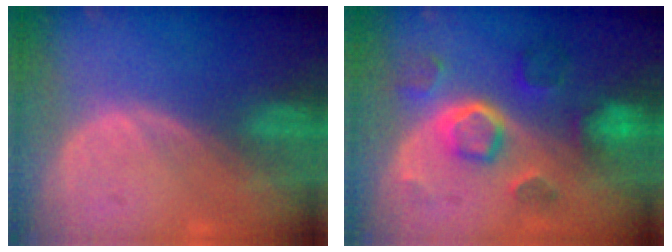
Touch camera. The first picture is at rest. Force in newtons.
{"total": 8.7, "press": 7.8, "slide": 3.9}